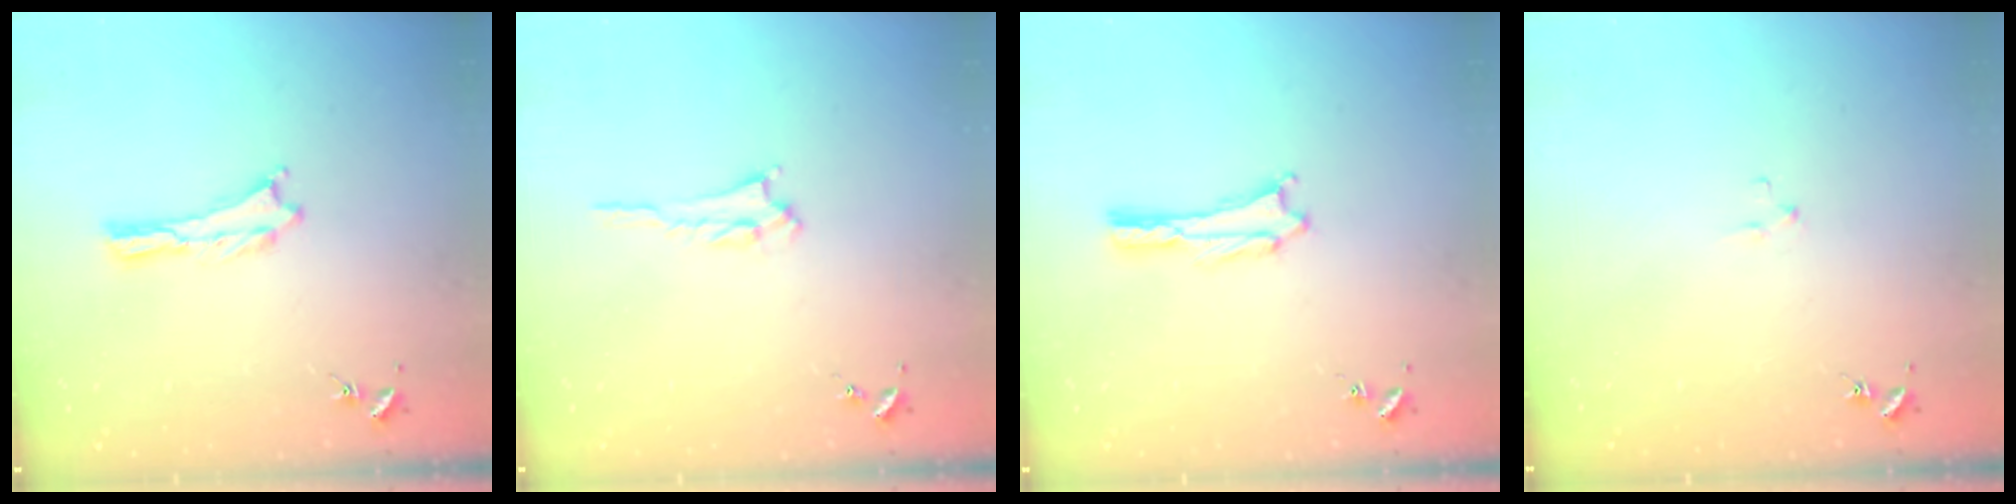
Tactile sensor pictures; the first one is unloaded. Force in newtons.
{"total": 2.2, "press": 2.2, "slide": 0.3}
{"total": 1.6, "press": 1.6, "slide": 0.2}
{"total": 1.8, "press": 1.8, "slide": 0.1}